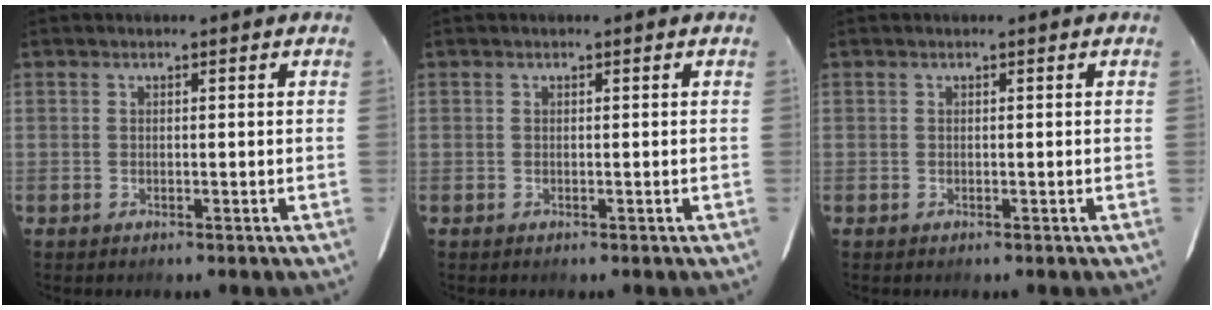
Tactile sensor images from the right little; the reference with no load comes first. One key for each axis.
{"total": 0.0}
{"total": 0.0}